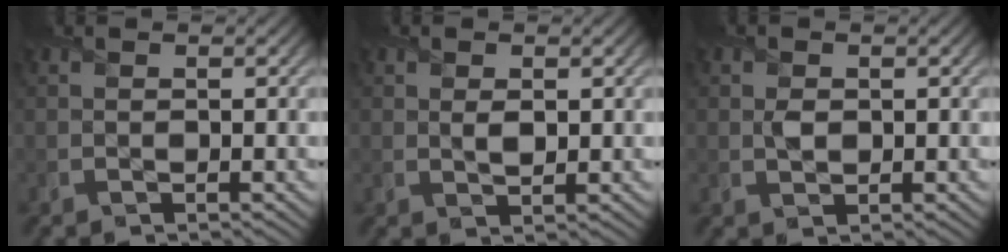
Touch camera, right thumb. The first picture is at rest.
{"total": 1.8, "force": [0.5, 1.1, 1.4], "torque": [-0.031, -0.006, 0.010]}
{"total": 1.6, "force": [0.3, 1.3, 0.9], "torque": [-0.022, -0.002, 0.004]}